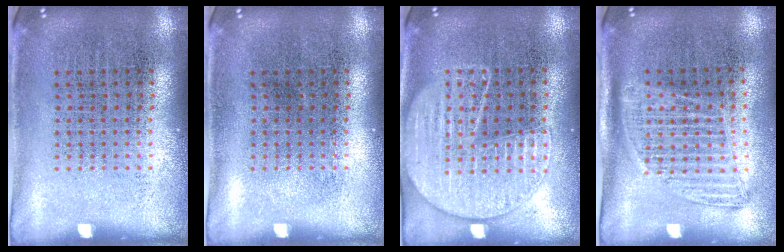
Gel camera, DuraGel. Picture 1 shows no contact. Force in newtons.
{"total": 0.0}
{"total": 1.5, "press": 1.5, "slide": 0.1}
{"total": 1.4, "press": 1.2, "slide": 0.7}